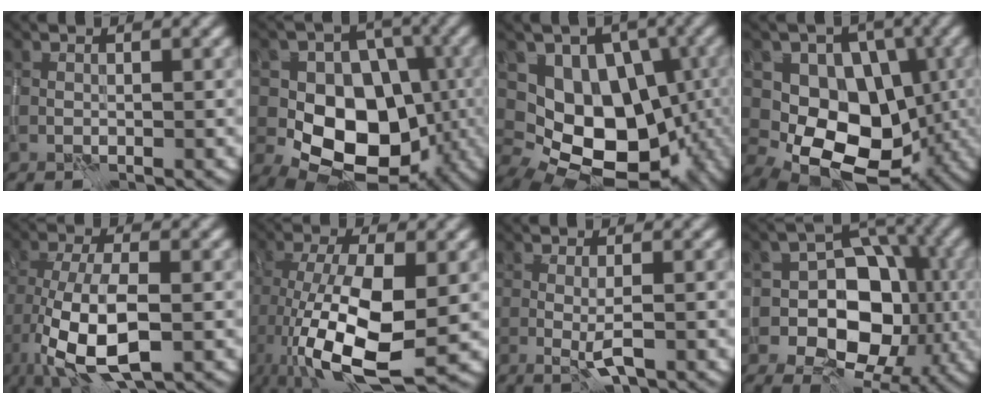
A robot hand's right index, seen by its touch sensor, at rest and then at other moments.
{"total": 12.2, "force": [-2.2, 9.3, 7.6], "torque": [-0.072, 0.001, -0.058]}
{"total": 13.8, "force": [-1.5, 10.1, 9.3], "torque": [-0.100, -0.011, -0.020]}
{"total": 11.2, "force": [-1.4, 8.2, 7.5], "torque": [-0.079, -0.008, -0.031]}
{"total": 9.5, "force": [-3.6, 3.7, 8.0], "torque": [-0.169, -0.008, -0.064]}
{"total": 11.0, "force": [-2.5, 4.0, 10.0], "torque": [-0.201, -0.022, -0.040]}
{"total": 1.7, "force": [-0.3, 0.1, 1.7], "torque": [-0.036, -0.008, -0.005]}
{"total": 10.1, "force": [-1.9, 7.4, 6.6], "torque": [-0.046, 0.013, -0.054]}